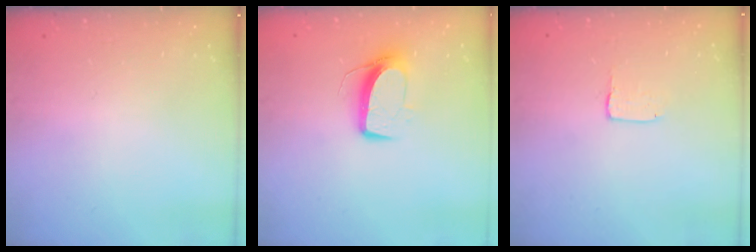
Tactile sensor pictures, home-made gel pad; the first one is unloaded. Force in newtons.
{"total": 9.9, "press": 9.9, "slide": 0.4}
{"total": 1.7, "press": 1.6, "slide": 0.1}